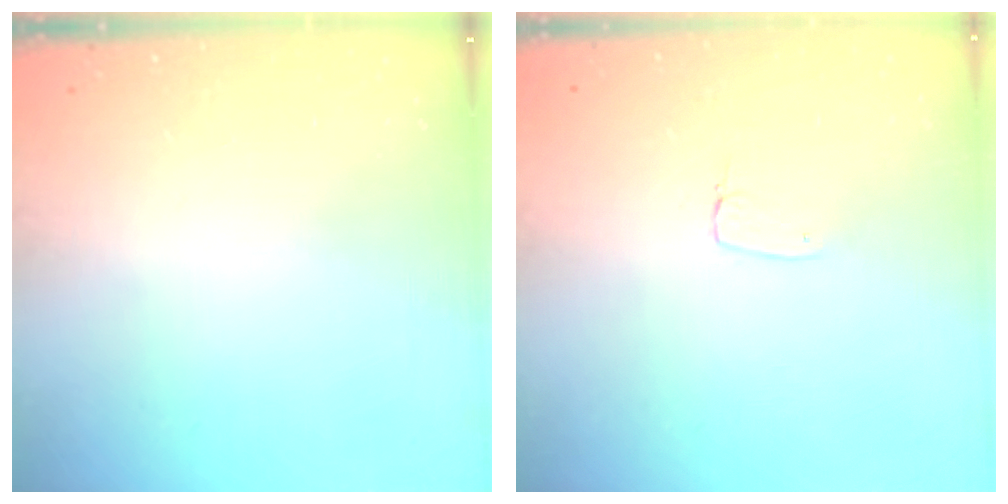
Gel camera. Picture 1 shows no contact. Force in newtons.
{"total": 4.4, "press": 4.4, "slide": 0.3}